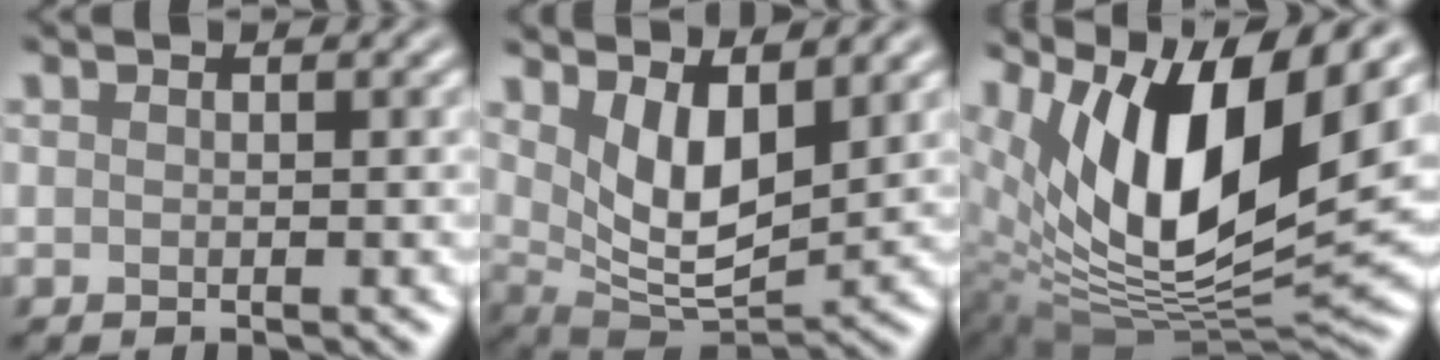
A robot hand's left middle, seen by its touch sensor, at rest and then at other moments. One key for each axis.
{"total": 5.9, "fx": 2.4, "fy": 2.6, "fz": 4.6, "tx": -0.095, "ty": -0.020, "tz": 0.047}
{"total": 14.0, "fx": 6.5, "fy": 5.2, "fz": 11.3, "tx": -0.200, "ty": 0.000, "tz": 0.116}